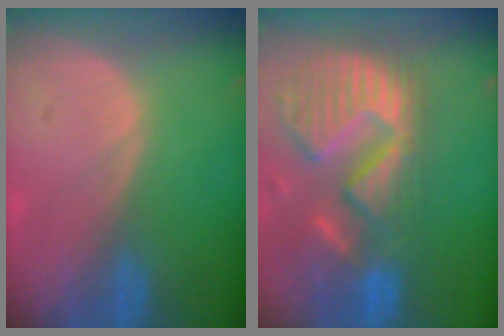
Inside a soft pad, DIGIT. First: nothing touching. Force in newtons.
{"total": 14.3, "press": 11.9, "slide": 7.9}